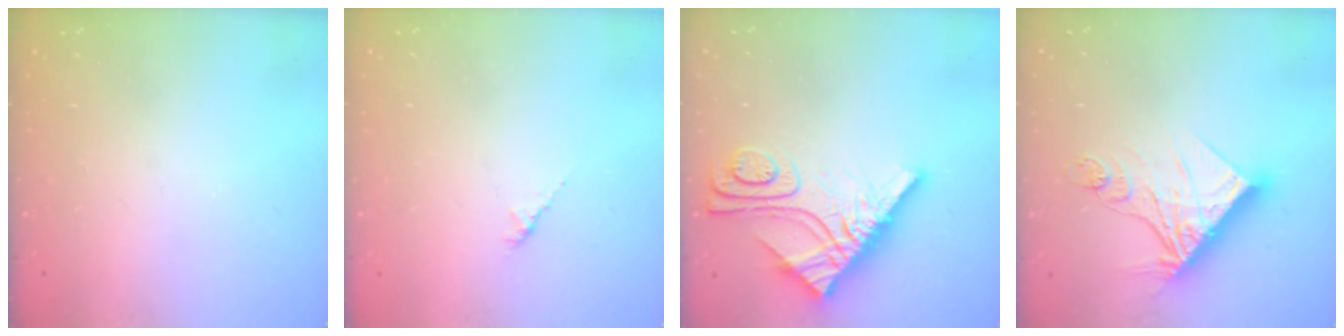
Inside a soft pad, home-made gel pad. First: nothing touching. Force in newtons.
{"total": 1.5, "press": 1.4, "slide": 0.5}
{"total": 12.6, "press": 12.5, "slide": 1.2}
{"total": 13.9, "press": 13.9, "slide": 0.7}